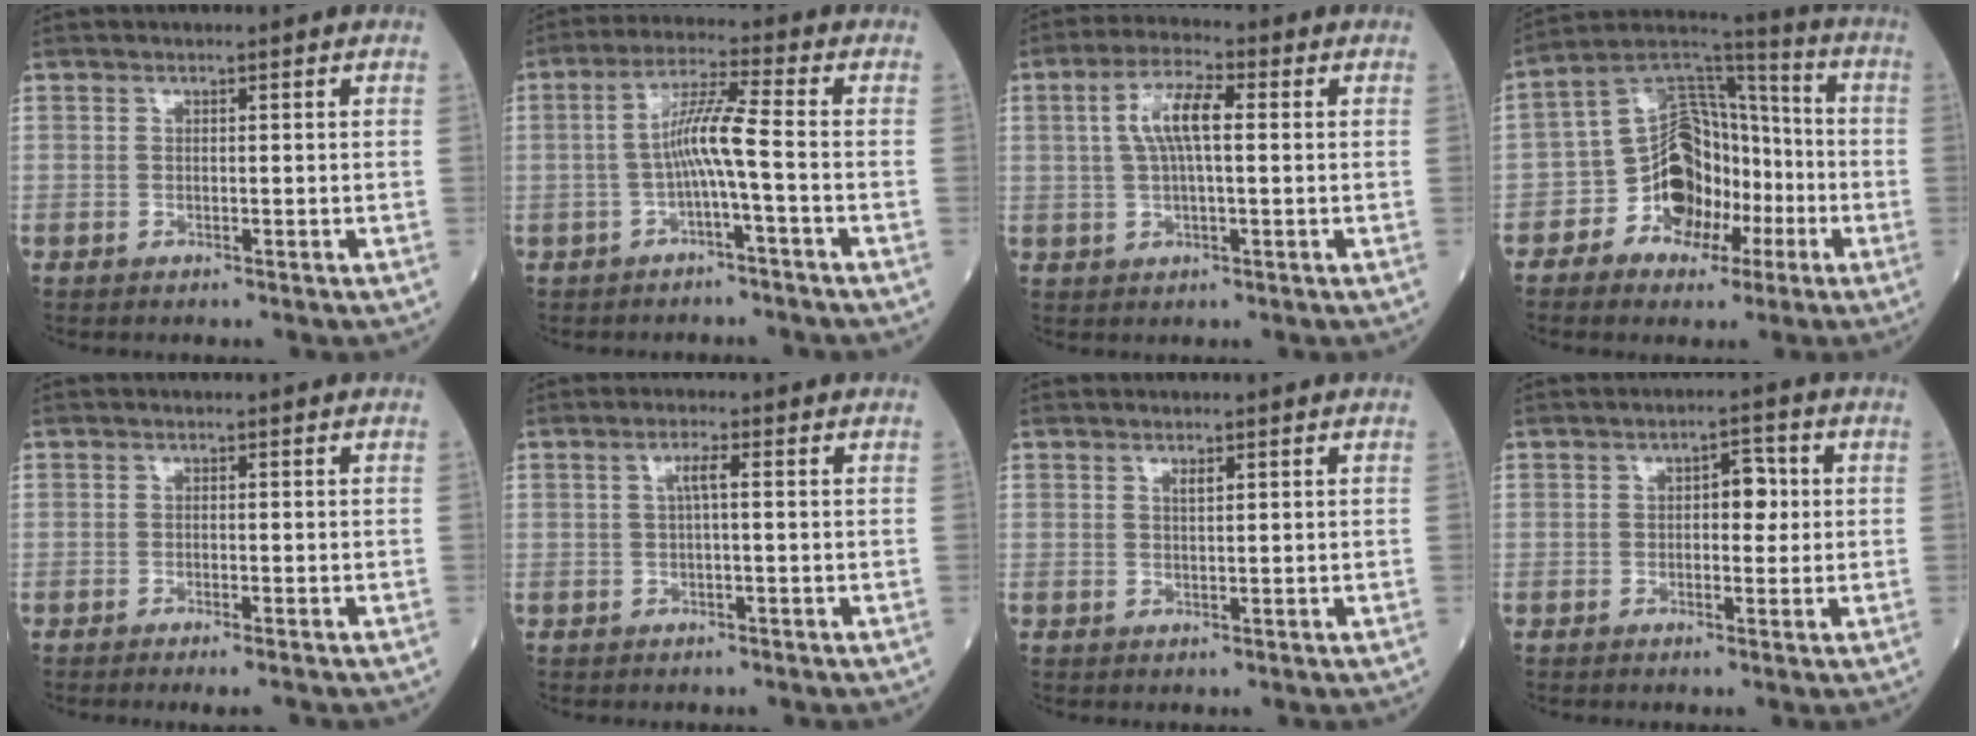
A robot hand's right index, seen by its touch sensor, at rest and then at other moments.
{"total": 6.2, "force": [-1.4, -0.6, 6.0], "torque": [-0.117, 0.018, -0.025]}
{"total": 7.0, "force": [1.2, 1.7, 6.6], "torque": [-0.135, 0.018, 0.022]}
{"total": 12.4, "force": [-4.6, 8.9, 7.3], "torque": [-0.131, 0.038, -0.076]}
{"total": 2.4, "force": [-1.9, 0.0, 1.5], "torque": [-0.018, -0.006, -0.026]}
{"total": 2.0, "force": [0.3, 0.2, 1.9], "torque": [-0.038, 0.004, 0.004]}
{"total": 0.9, "force": [0.6, 0.2, 0.7], "torque": [-0.016, -0.002, 0.012]}
{"total": 3.8, "force": [0.5, 2.0, 3.2], "torque": [-0.044, 0.014, 0.005]}